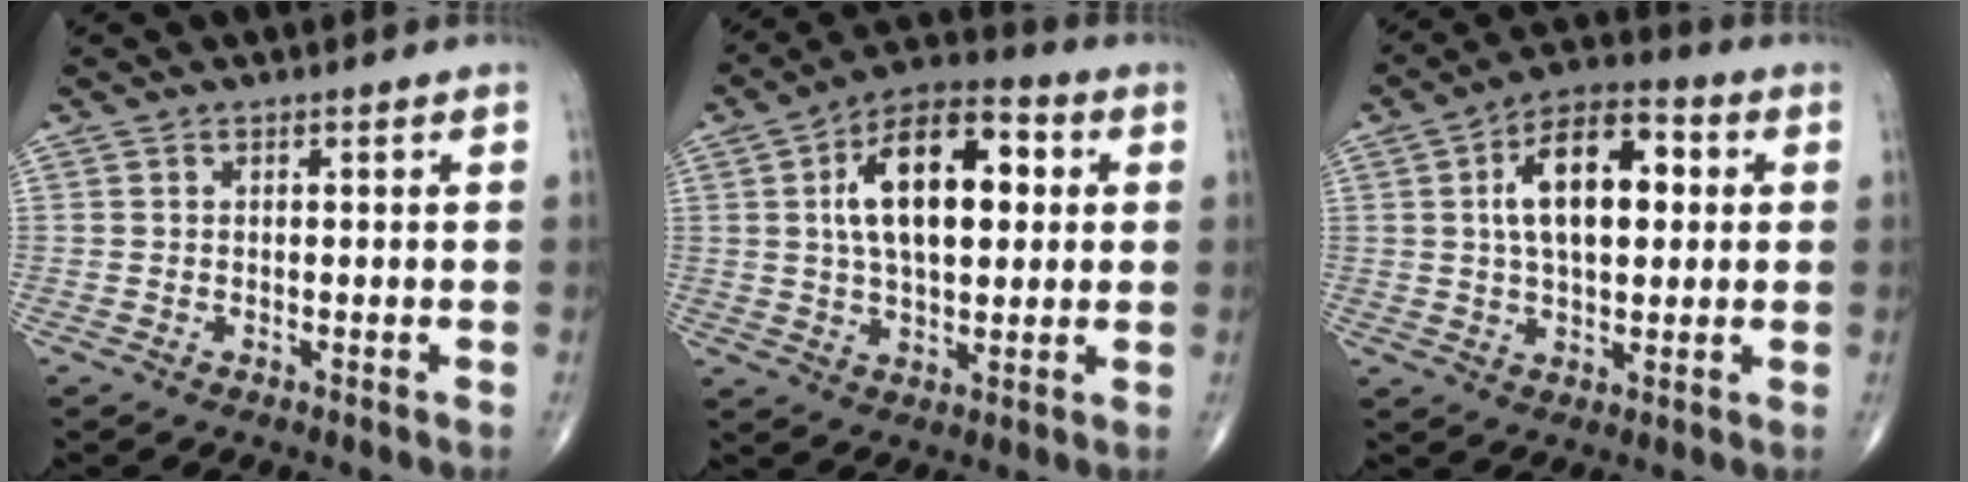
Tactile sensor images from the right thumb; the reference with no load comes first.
{"total": 17.4, "force": [3.4, 9.1, 14.5], "torque": [-0.217, 0.016, 0.051]}
{"total": 14.7, "force": [2.7, 7.8, 12.2], "torque": [-0.183, 0.016, 0.038]}